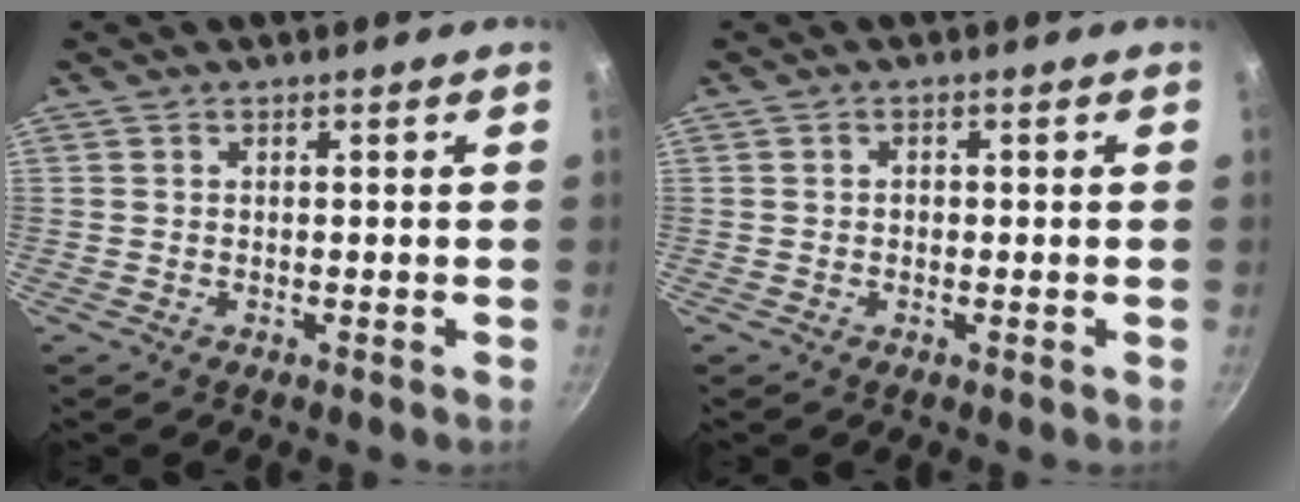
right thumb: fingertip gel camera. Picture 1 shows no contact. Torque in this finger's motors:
{"motor_torque": [0.20, -0.41, 0.36, 0.18, -0.04]}